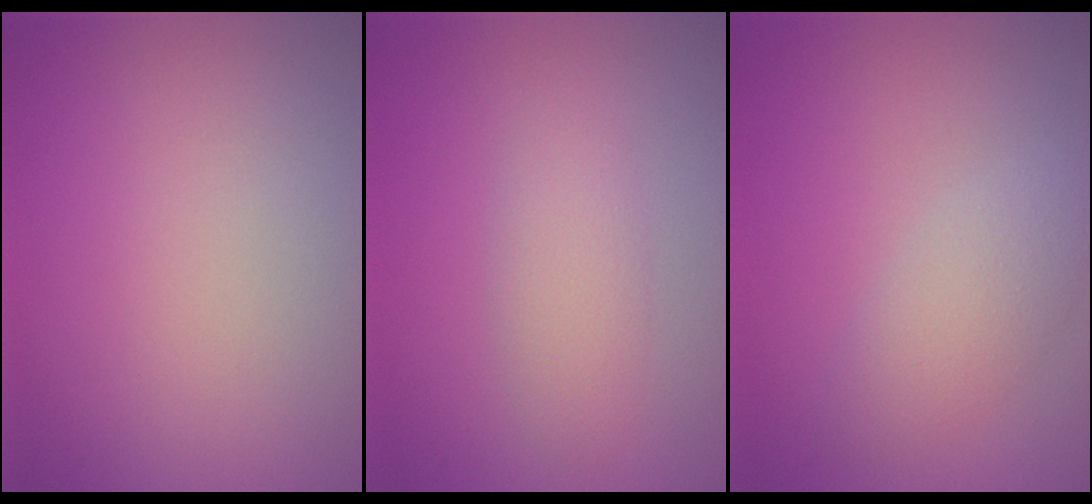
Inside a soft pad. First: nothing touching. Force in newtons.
{"total": 2.3, "press": 2.3, "slide": 0.0}
{"total": 2.6, "press": 2.6, "slide": 0.2}